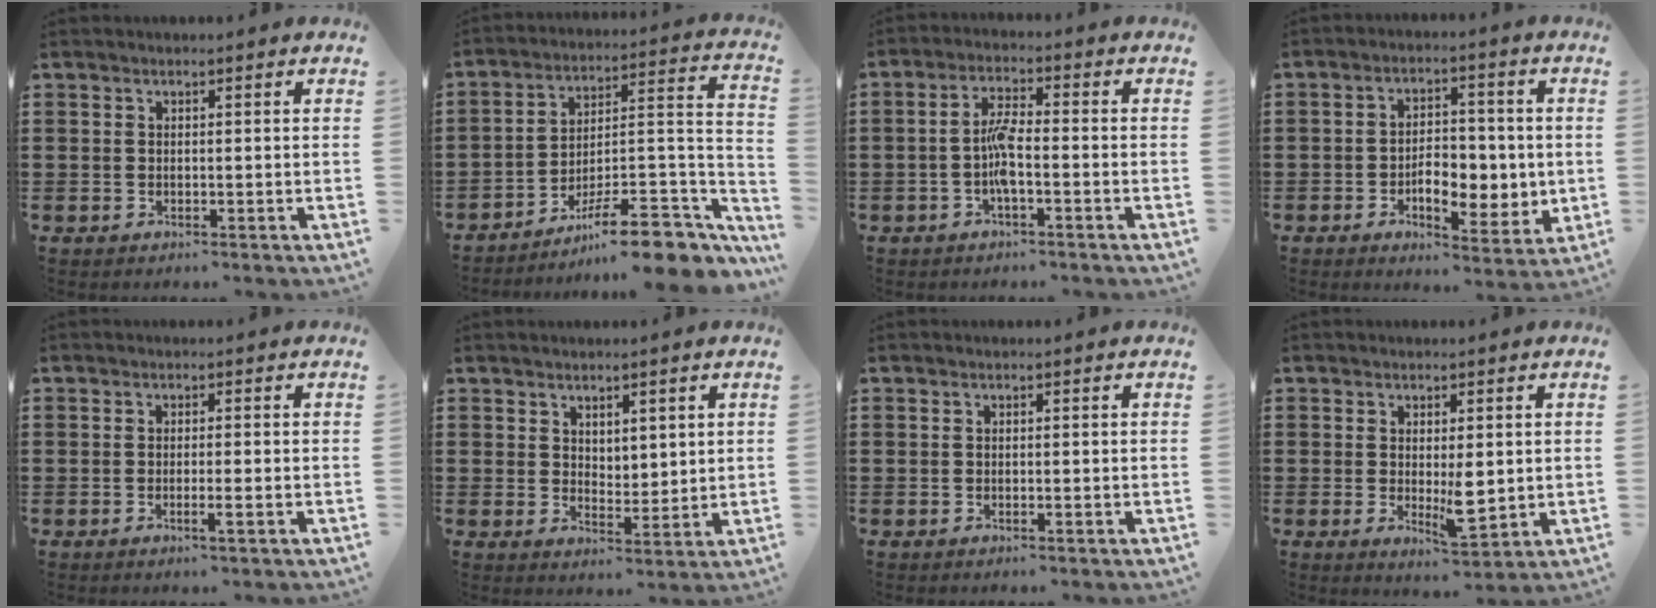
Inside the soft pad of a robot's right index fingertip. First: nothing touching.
{"total": 10.9, "force": [-8.2, 2.5, 6.8], "torque": [-0.086, 0.020, -0.151]}
{"total": 4.8, "force": [-1.4, 0.9, 4.5], "torque": [-0.101, -0.004, -0.033]}
{"total": 6.7, "force": [-1.2, 4.1, 5.1], "torque": [-0.073, -0.001, -0.026]}
{"total": 1.7, "force": [-0.8, 0.0, 1.5], "torque": [-0.023, -0.003, -0.015]}
{"total": 3.3, "force": [2.8, 1.6, 0.3], "torque": [-0.004, -0.003, 0.053]}
{"total": 0.0}
{"total": 4.6, "force": [0.1, 1.6, 4.2], "torque": [-0.059, -0.005, 0.000]}